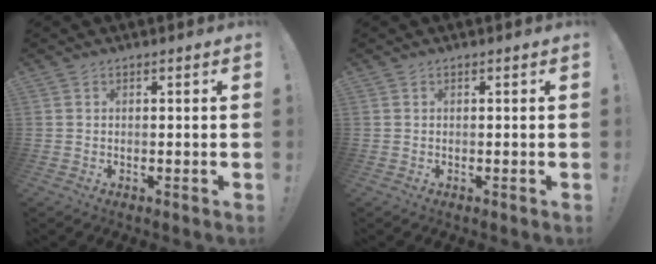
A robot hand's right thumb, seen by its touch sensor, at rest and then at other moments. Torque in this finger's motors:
{"motor_torque": [0.00, 0.00, 0.00, 0.00, 0.00]}